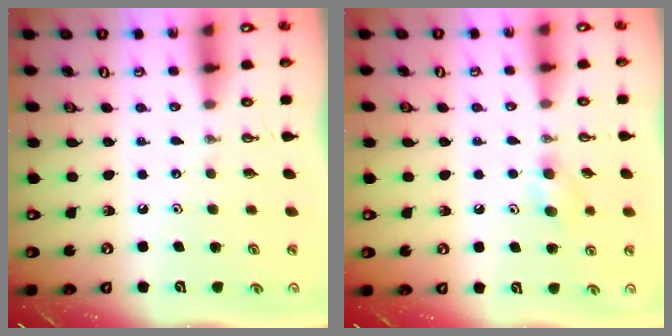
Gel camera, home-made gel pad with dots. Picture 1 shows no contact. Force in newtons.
{"total": 6.2, "press": 6.1, "slide": 0.8}